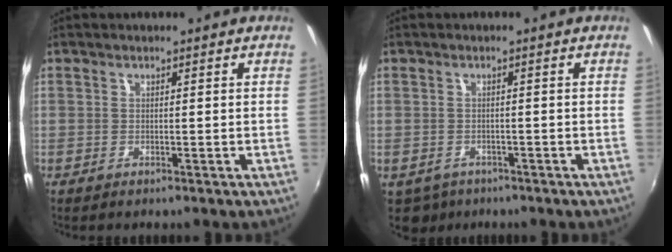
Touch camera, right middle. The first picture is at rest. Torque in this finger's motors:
{"motor_torque": [0.02, -0.04, -0.02, -0.01]}